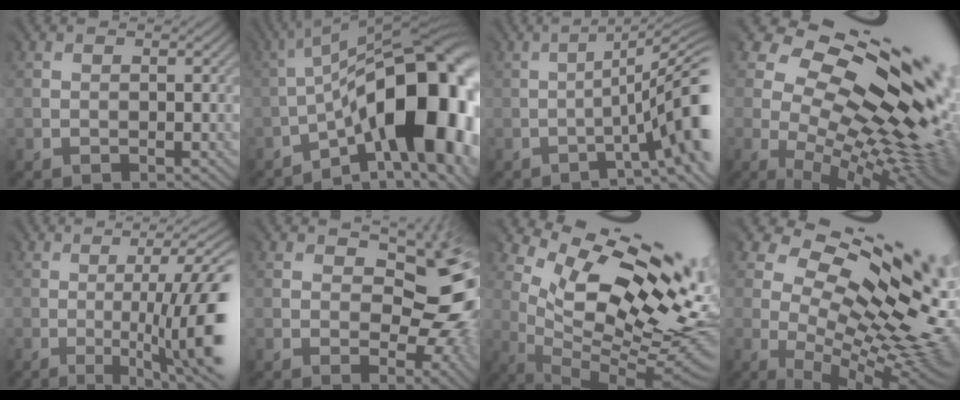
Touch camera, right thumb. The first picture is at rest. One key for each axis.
{"total": 18.3, "fx": -6.6, "fy": 7.7, "fz": 15.2, "tx": -0.194, "ty": 0.017, "tz": -0.112}
{"total": 10.7, "fx": -3.1, "fy": 2.3, "fz": 9.9, "tx": -0.121, "ty": 0.003, "tz": -0.047}
{"total": 18.0, "fx": 5.3, "fy": 9.3, "fz": 14.4, "tx": -0.239, "ty": 0.017, "tz": 0.107}
{"total": 13.1, "fx": -2.9, "fy": 3.3, "fz": 12.4, "tx": -0.159, "ty": 0.003, "tz": -0.030}
{"total": 14.0, "fx": 1.8, "fy": 8.6, "fz": 10.9, "tx": -0.113, "ty": -0.007, "tz": 0.044}
{"total": 15.6, "fx": 7.9, "fy": 5.5, "fz": 12.2, "tx": -0.204, "ty": 0.015, "tz": 0.143}
{"total": 17.2, "fx": 4.6, "fy": 9.1, "fz": 13.8, "tx": -0.204, "ty": 0.003, "tz": 0.117}